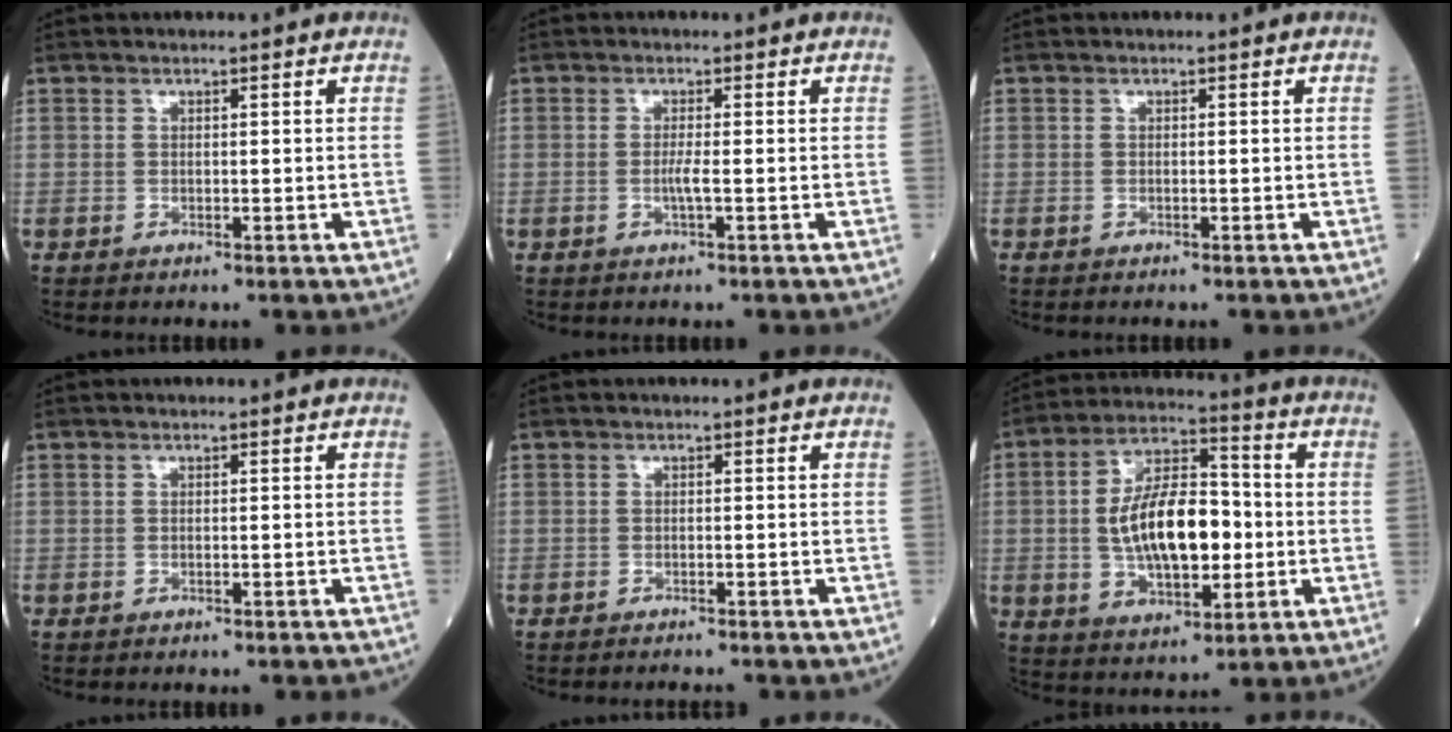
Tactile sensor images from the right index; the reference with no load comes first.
{"total": 1.6, "force": [-0.4, -0.3, 1.5], "torque": [-0.032, -0.002, -0.010]}
{"total": 0.0}
{"total": 2.5, "force": [-2.2, 0.7, 1.0], "torque": [-0.020, -0.004, -0.022]}
{"total": 1.7, "force": [-1.6, -0.1, 0.1], "torque": [-0.002, -0.004, -0.021]}
{"total": 14.3, "force": [-1.0, 6.3, 12.7], "torque": [-0.236, 0.014, -0.014]}